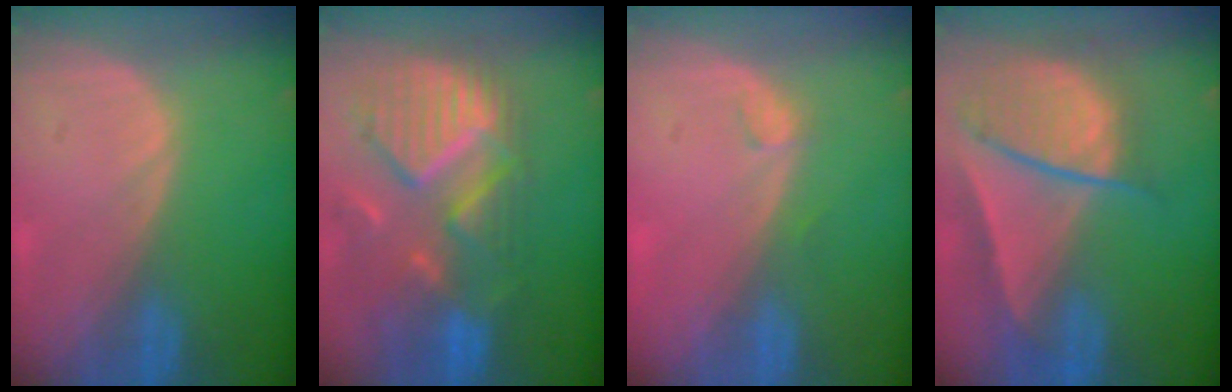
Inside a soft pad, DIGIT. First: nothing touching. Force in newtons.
{"total": 12.0, "press": 10.5, "slide": 5.8}
{"total": 1.3, "press": 1.1, "slide": 0.5}
{"total": 9.5, "press": 8.1, "slide": 4.9}